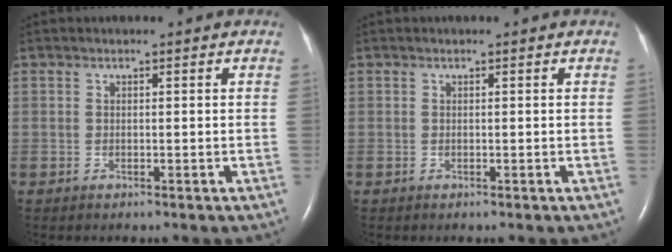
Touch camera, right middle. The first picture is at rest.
{"total": 0.0}